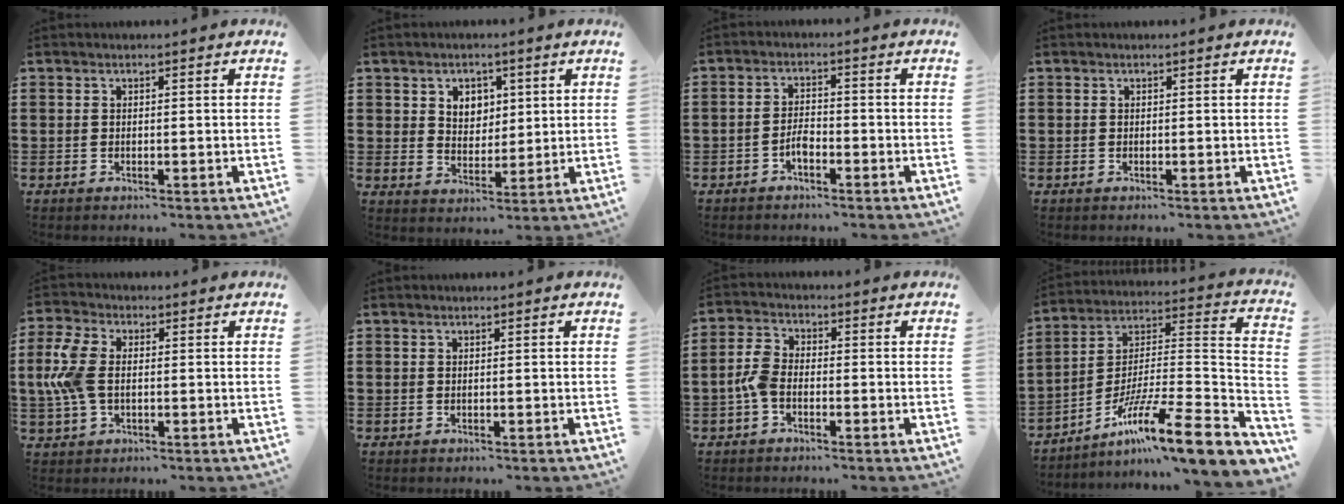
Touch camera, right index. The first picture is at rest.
{"total": 4.1, "force": [1.7, 3.5, 1.3], "torque": [-0.033, 0.010, 0.028]}
{"total": 2.8, "force": [-1.5, 1.4, 2.0], "torque": [-0.047, 0.002, -0.031]}
{"total": 0.0}
{"total": 7.7, "force": [0.2, 4.7, 6.1], "torque": [-0.161, 0.003, -0.006]}
{"total": 0.0}
{"total": 4.0, "force": [-1.5, 2.3, 2.9], "torque": [-0.082, -0.002, -0.036]}
{"total": 14.1, "force": [-8.7, 1.6, 11.0], "torque": [-0.183, 0.001, -0.157]}